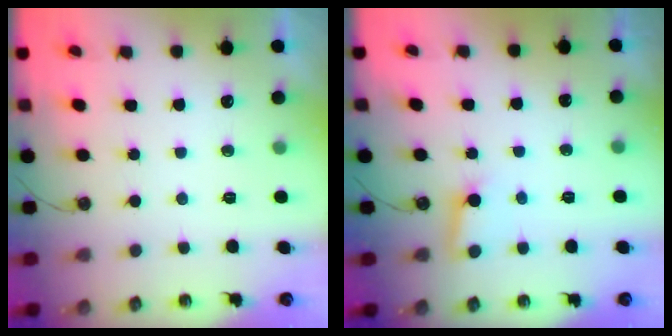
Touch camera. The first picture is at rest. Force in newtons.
{"total": 4.4, "press": 4.3, "slide": 0.4}